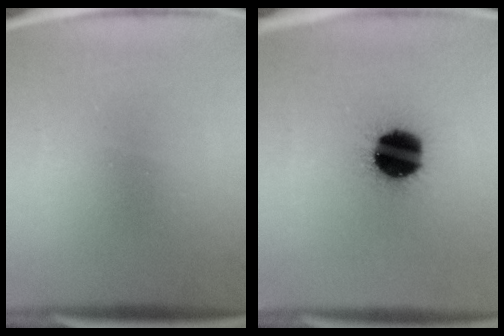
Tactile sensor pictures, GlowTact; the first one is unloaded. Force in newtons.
{"total": 17.7}